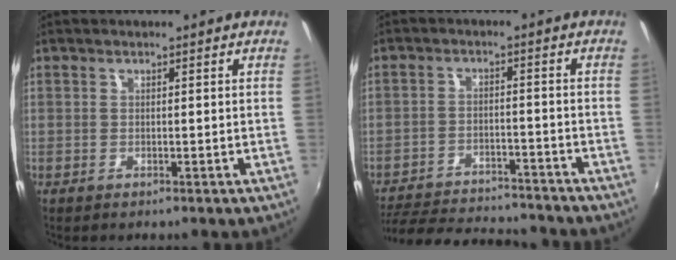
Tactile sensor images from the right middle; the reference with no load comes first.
{"total": 18.5, "force": [-16.4, 4.5, 7.4], "torque": [-0.165, -0.011, -0.234]}